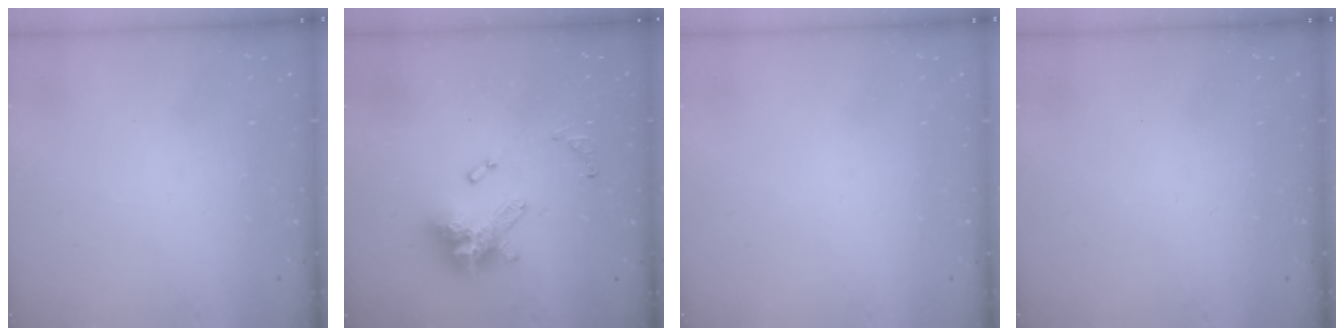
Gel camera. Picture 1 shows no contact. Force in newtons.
{"total": 15.2, "press": 15.1, "slide": 1.3}
{"total": 0.0}
{"total": 0.0}